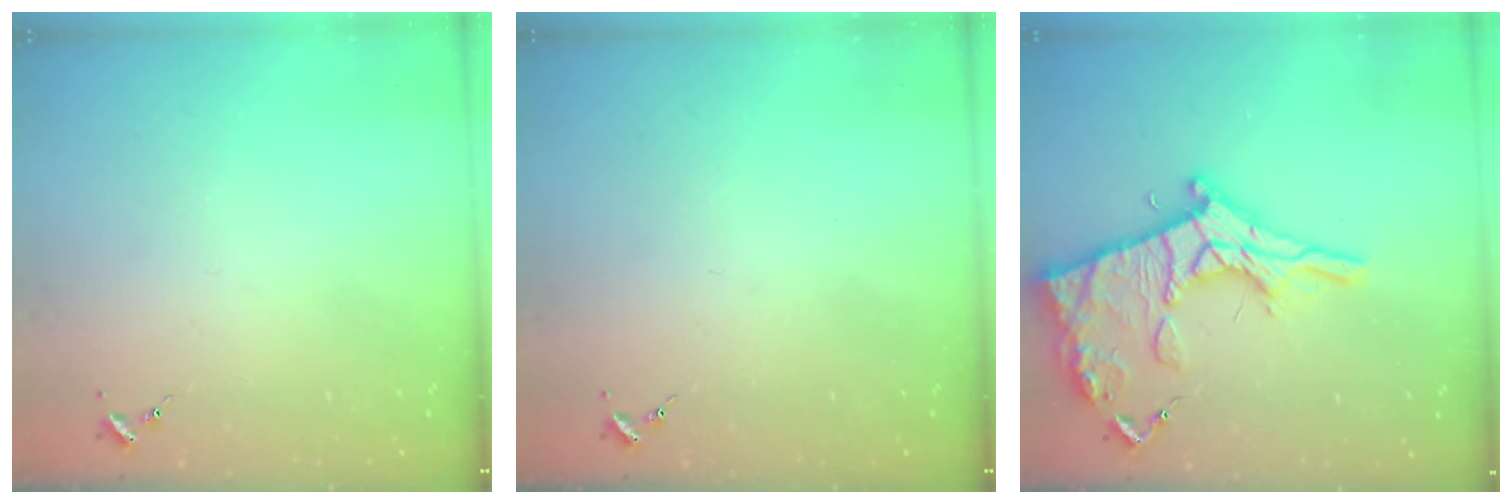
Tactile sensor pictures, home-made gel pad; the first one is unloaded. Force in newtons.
{"total": 0.0}
{"total": 21.2, "press": 21.2, "slide": 1.8}